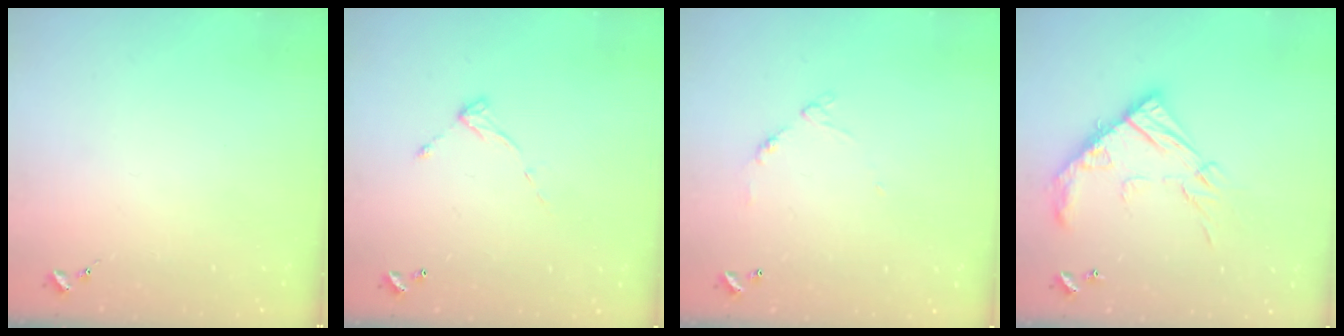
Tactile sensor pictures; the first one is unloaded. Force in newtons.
{"total": 6.9, "press": 6.9, "slide": 0.5}
{"total": 6.7, "press": 6.6, "slide": 0.5}
{"total": 17.6, "press": 17.6, "slide": 1.2}